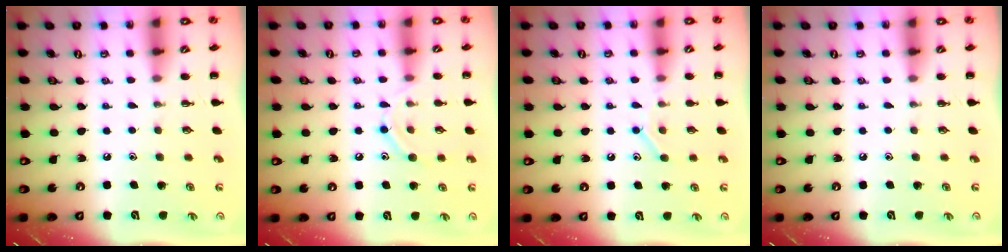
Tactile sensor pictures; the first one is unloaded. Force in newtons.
{"total": 8.9, "press": 8.9, "slide": 1.1}
{"total": 8.9, "press": 8.7, "slide": 1.7}
{"total": 0.0}